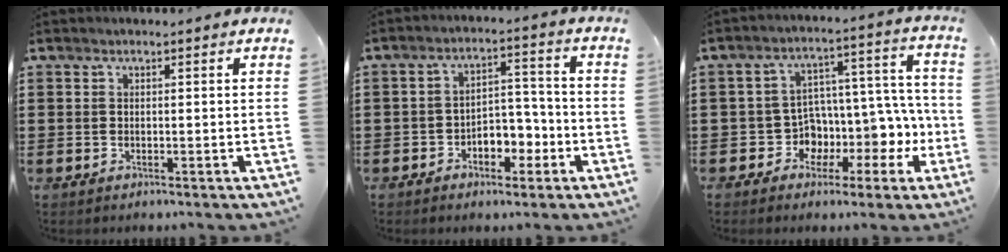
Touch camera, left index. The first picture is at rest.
{"total": 4.9, "force": [-2.8, 3.2, 2.5], "torque": [-0.040, 0.011, -0.057]}
{"total": 6.1, "force": [-1.5, 5.6, 2.1], "torque": [-0.065, -0.021, -0.020]}